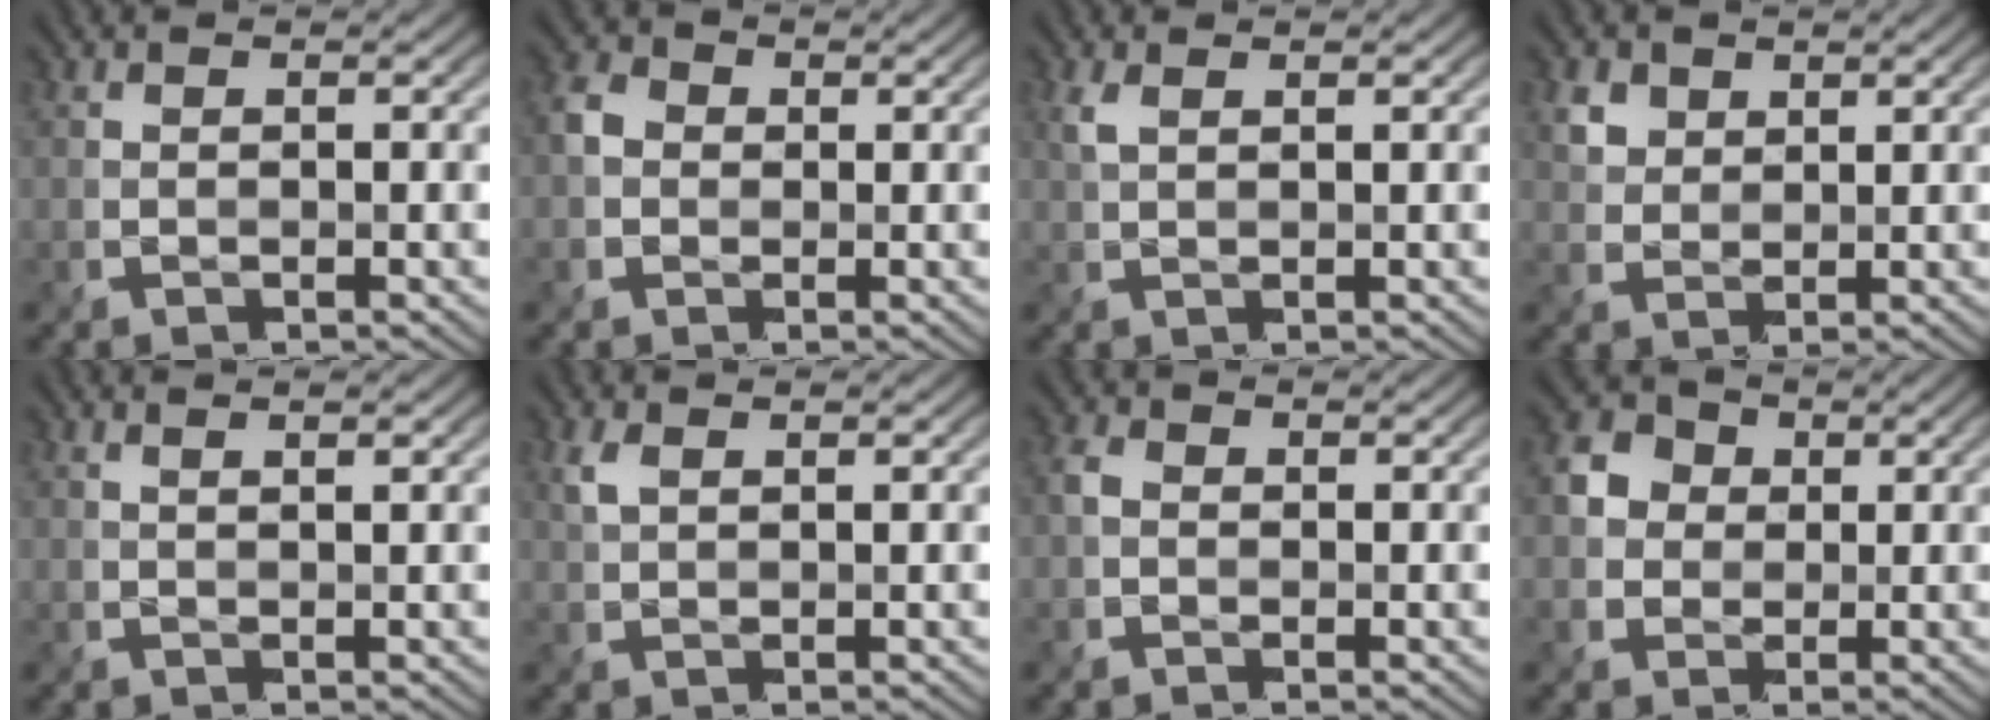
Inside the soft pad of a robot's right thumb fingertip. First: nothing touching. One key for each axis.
{"total": 2.9, "fx": -0.1, "fy": 2.6, "fz": 1.3, "tx": -0.035, "ty": 0.001, "tz": -0.007}
{"total": 1.8, "fx": 0.9, "fy": 0.6, "fz": 1.4, "tx": -0.037, "ty": 0.003, "tz": 0.021}
{"total": 2.8, "fx": 1.7, "fy": 2.0, "fz": 0.9, "tx": -0.028, "ty": 0.001, "tz": 0.041}
{"total": 1.7, "fx": 1.1, "fy": 0.5, "fz": 1.2, "tx": -0.012, "ty": -0.002, "tz": 0.010}
{"total": 1.9, "fx": 1.0, "fy": 0.9, "fz": 1.4, "tx": -0.042, "ty": 0.002, "tz": 0.023}
{"total": 2.2, "fx": -0.2, "fy": 1.8, "fz": 1.2, "tx": -0.030, "ty": -0.001, "tz": -0.009}
{"total": 4.1, "fx": 0.5, "fy": 3.7, "fz": 1.6, "tx": -0.043, "ty": 0.006, "tz": 0.004}